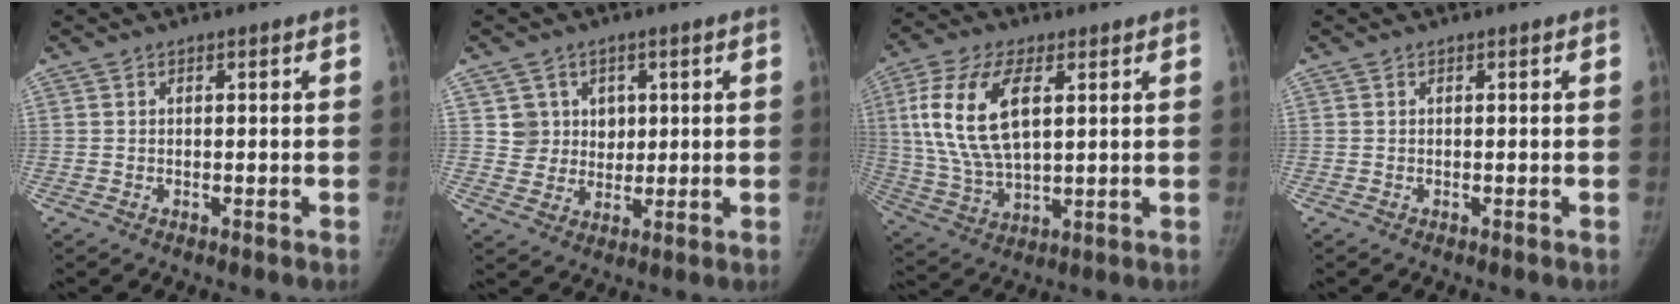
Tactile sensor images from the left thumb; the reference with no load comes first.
{"total": 6.1, "force": [2.2, 5.6, 0.7], "torque": [0.029, -0.007, 0.040]}
{"total": 18.1, "force": [4.8, 9.7, 14.5], "torque": [-0.284, -0.005, 0.094]}
{"total": 0.0}